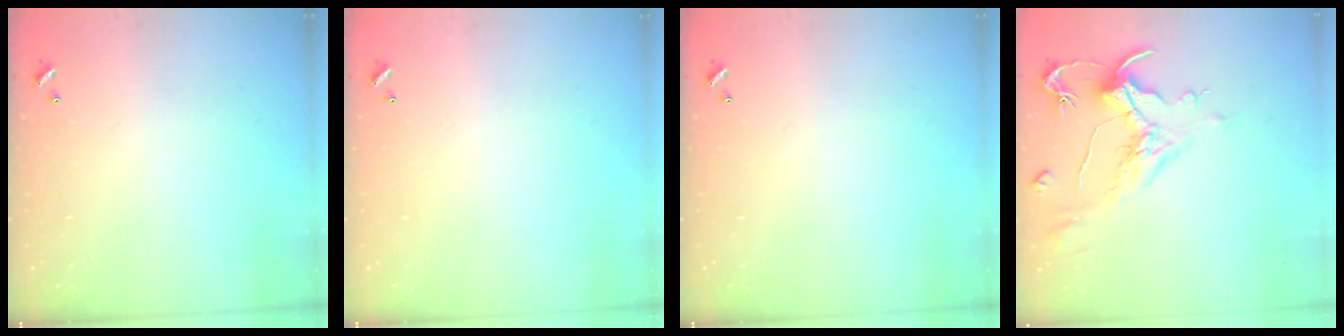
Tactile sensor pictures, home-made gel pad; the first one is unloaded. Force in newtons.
{"total": 0.0}
{"total": 0.0}
{"total": 1.6, "press": 0.7, "slide": 1.5}